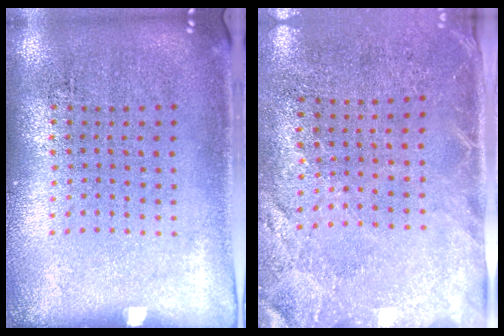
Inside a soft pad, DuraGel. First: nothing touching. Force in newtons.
{"total": 2.6, "press": 2.0, "slide": 1.6}